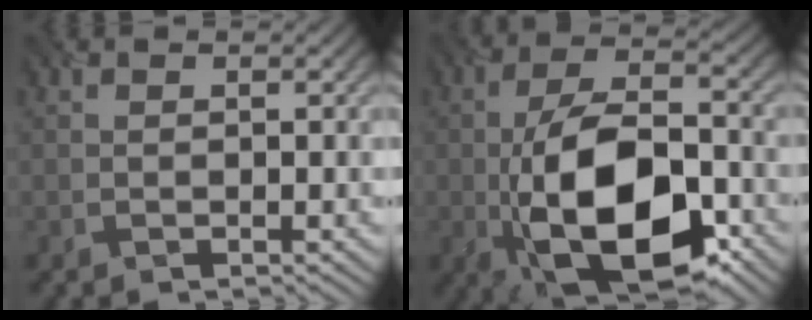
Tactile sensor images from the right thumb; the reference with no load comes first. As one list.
[{"total": 15.6, "force": [-5.0, 7.7, 12.6], "torque": [-0.230, -0.008, -0.092]}]